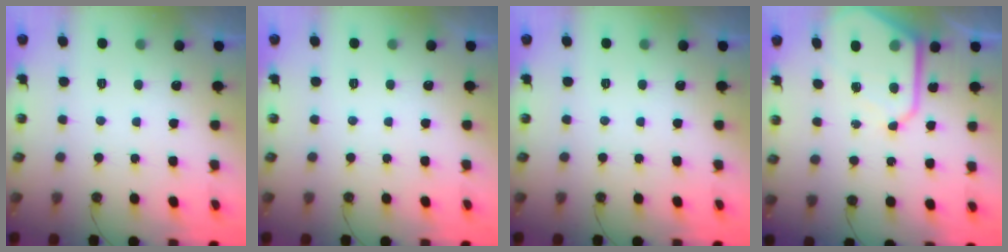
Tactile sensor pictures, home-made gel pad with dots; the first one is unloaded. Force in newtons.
{"total": 0.0}
{"total": 0.0}
{"total": 11.6, "press": 11.6, "slide": 0.9}